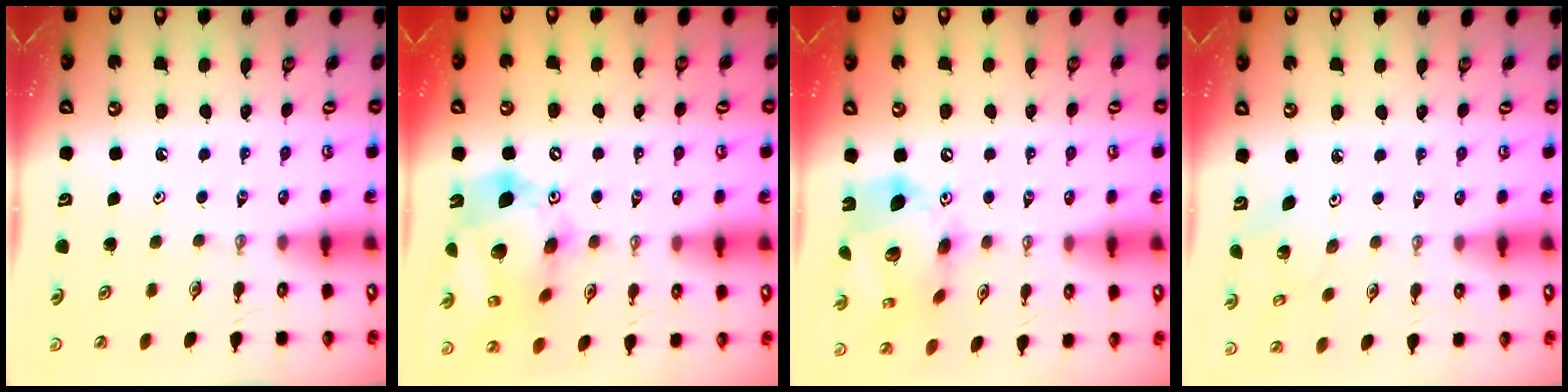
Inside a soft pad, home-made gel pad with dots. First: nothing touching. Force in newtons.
{"total": 19.3, "press": 19.0, "slide": 3.2}
{"total": 18.4, "press": 18.3, "slide": 2.0}
{"total": 3.5, "press": 3.5, "slide": 0.3}